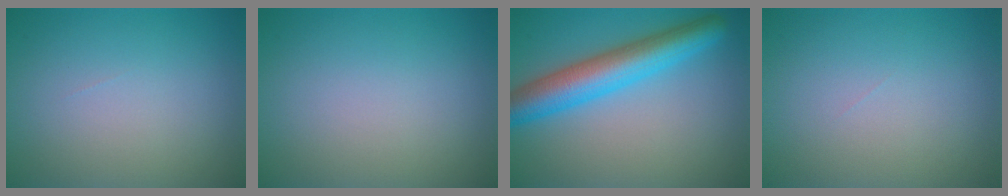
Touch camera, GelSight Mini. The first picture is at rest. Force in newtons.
{"total": 0.0}
{"total": 6.7, "press": 6.7, "slide": 0.2}
{"total": 0.0}